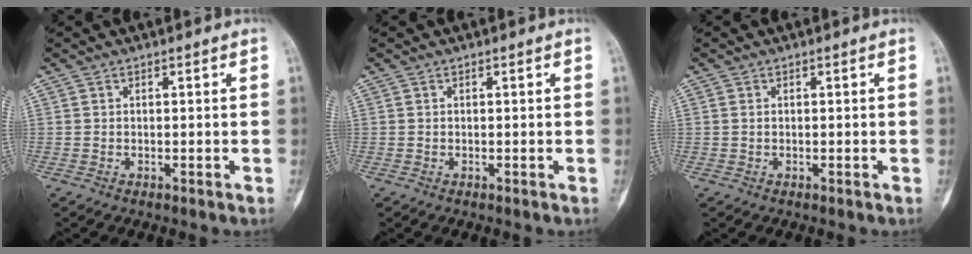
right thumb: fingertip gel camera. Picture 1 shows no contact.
{"total": 0.0}
{"total": 0.0}